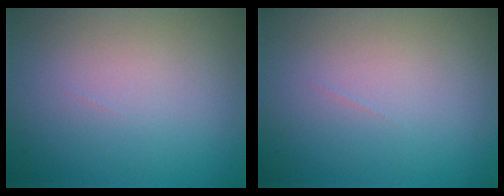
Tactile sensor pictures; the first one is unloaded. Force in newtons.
{"total": 0.0}